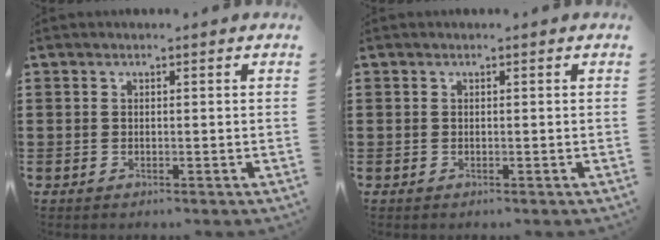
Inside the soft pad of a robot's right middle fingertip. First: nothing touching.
{"total": 0.0}